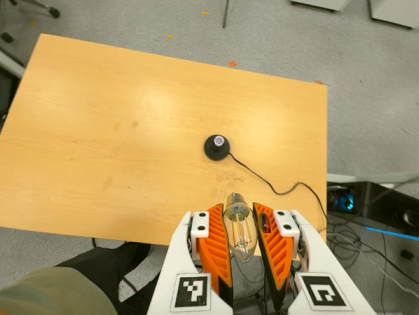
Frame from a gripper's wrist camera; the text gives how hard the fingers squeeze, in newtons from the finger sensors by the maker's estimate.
{"total": 17.8, "left": 18.9, "right": 16.7}